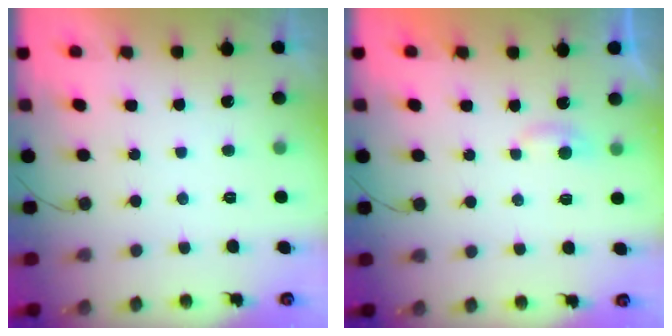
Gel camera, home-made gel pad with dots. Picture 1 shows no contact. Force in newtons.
{"total": 2.7, "press": 2.7, "slide": 0.3}